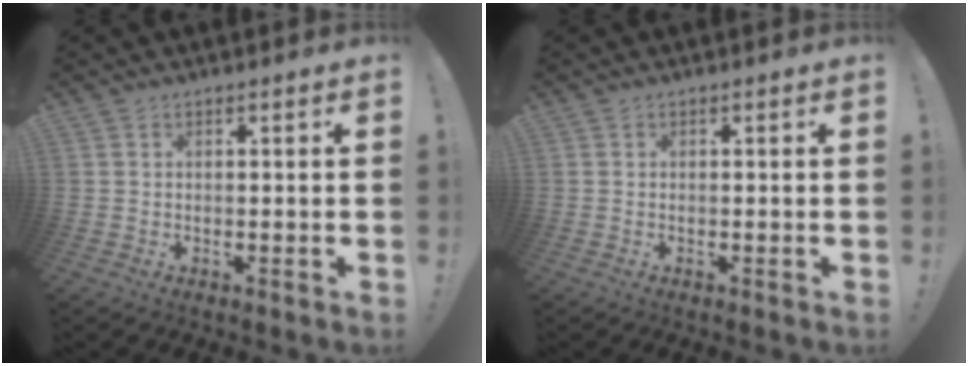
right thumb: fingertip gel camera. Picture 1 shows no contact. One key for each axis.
{"total": 0.0}